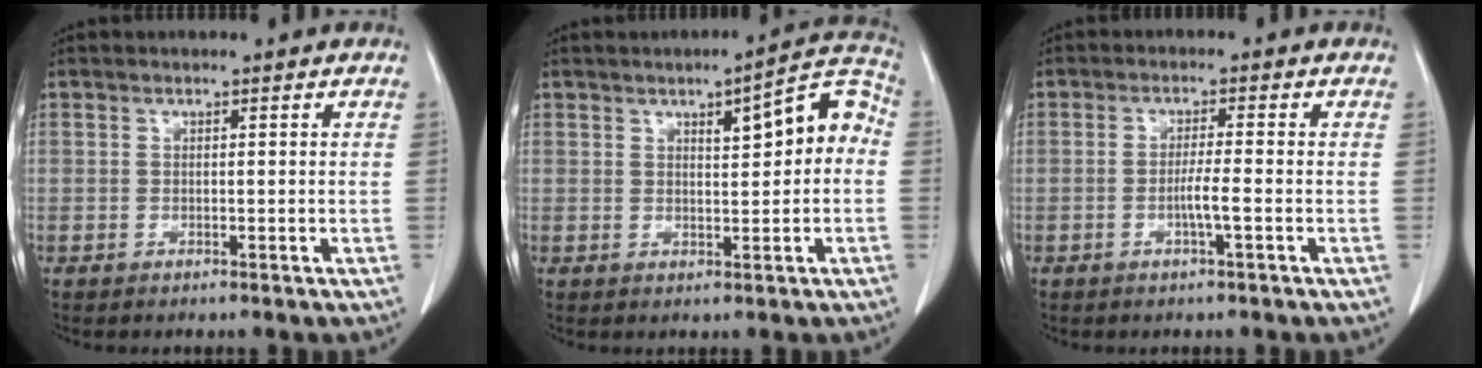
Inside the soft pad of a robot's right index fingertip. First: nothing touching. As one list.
[{"total": 7.6, "force": [1.2, 2.2, 7.2], "torque": [-0.089, 0.032, 0.012]}, {"total": 2.9, "force": [-1.0, -0.3, 2.7], "torque": [-0.048, -0.002, -0.019]}]